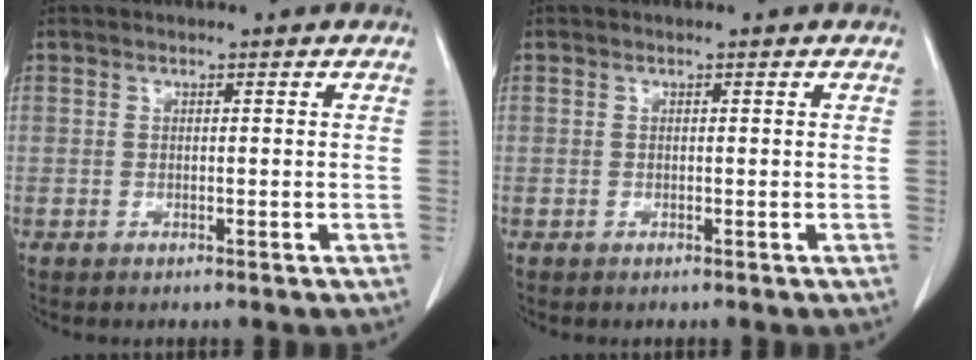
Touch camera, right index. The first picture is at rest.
{"total": 0.0}